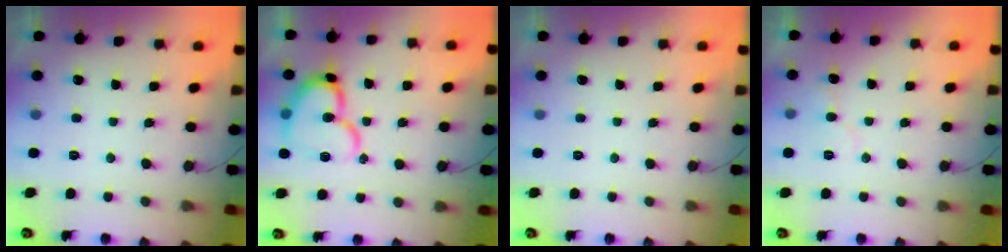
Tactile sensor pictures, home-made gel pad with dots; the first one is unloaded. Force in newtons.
{"total": 16.1, "press": 16.1, "slide": 1.5}
{"total": 0.0}
{"total": 5.7, "press": 5.7, "slide": 0.4}